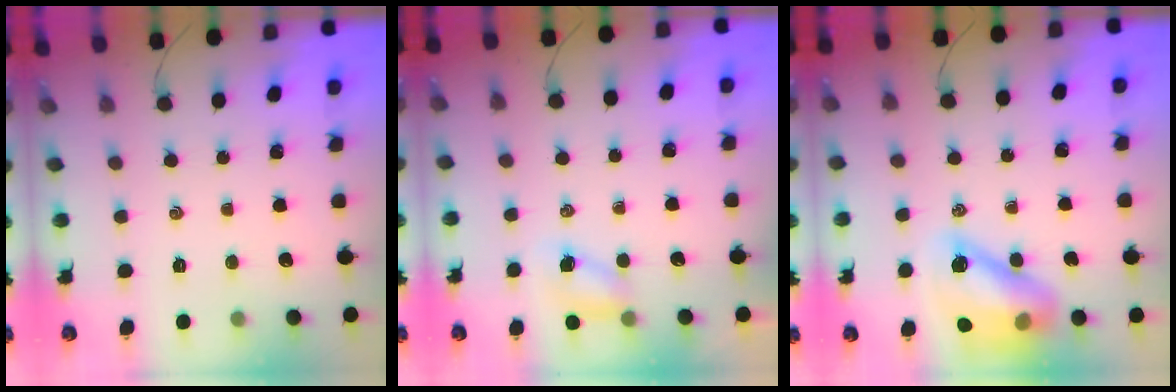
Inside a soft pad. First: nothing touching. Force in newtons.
{"total": 4.8, "press": 4.8, "slide": 0.7}
{"total": 14.3, "press": 13.8, "slide": 3.7}